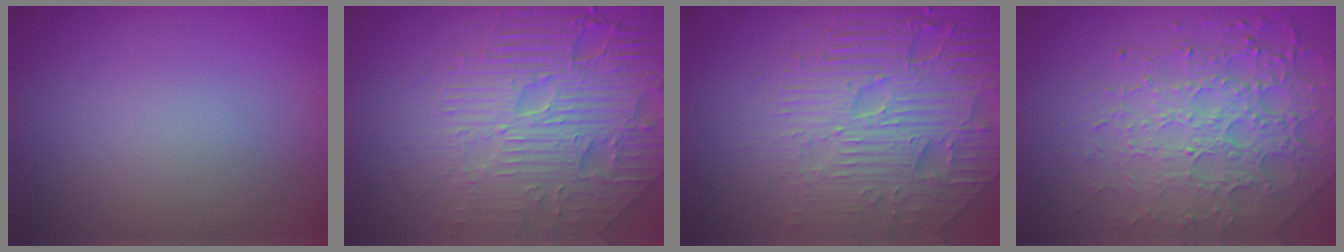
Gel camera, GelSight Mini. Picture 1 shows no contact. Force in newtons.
{"total": 8.7, "press": 6.2, "slide": 6.1}
{"total": 8.6, "press": 6.2, "slide": 6.0}
{"total": 7.3, "press": 5.2, "slide": 5.2}